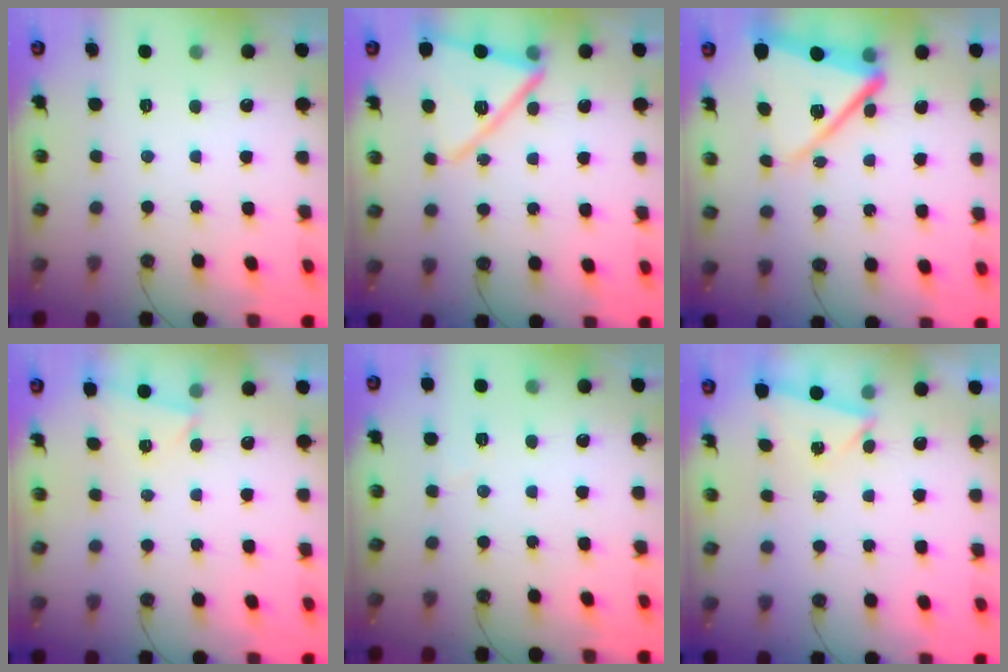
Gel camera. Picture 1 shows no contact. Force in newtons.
{"total": 15.2, "press": 15.1, "slide": 1.3}
{"total": 15.2, "press": 15.2, "slide": 1.5}
{"total": 2.5, "press": 1.9, "slide": 1.7}
{"total": 3.4, "press": 3.3, "slide": 0.9}
{"total": 1.9, "press": 1.4, "slide": 1.4}